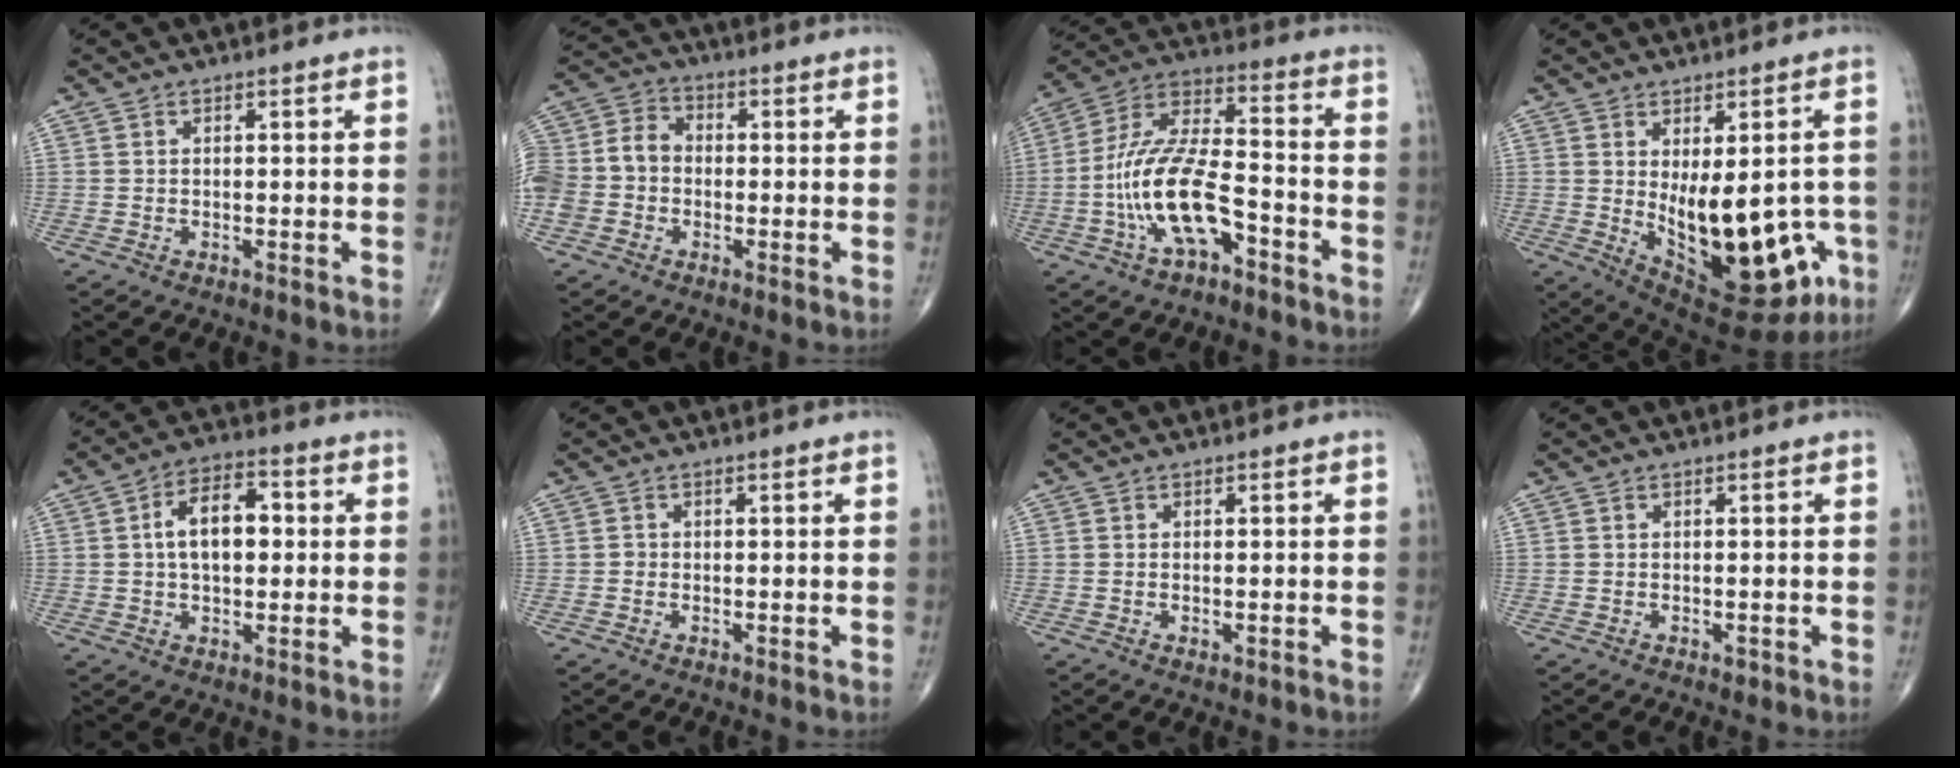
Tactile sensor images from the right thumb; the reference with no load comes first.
{"total": 11.8, "force": [-1.9, 9.9, 6.2], "torque": [-0.130, 0.037, -0.040]}
{"total": 16.0, "force": [-5.9, 6.8, 13.2], "torque": [-0.262, 0.051, -0.107]}
{"total": 21.1, "force": [-4.3, 9.9, 18.1], "torque": [-0.212, -0.019, -0.027]}
{"total": 10.1, "force": [1.0, 5.9, 8.1], "torque": [-0.123, 0.021, 0.012]}
{"total": 0.7, "force": [-0.2, 0.6, 0.2], "torque": [0.001, 0.003, -0.004]}
{"total": 1.0, "force": [-0.3, 0.4, 0.8], "torque": [-0.015, -0.001, -0.004]}
{"total": 0.7, "force": [-0.3, 0.4, 0.5], "torque": [-0.008, -0.002, -0.004]}